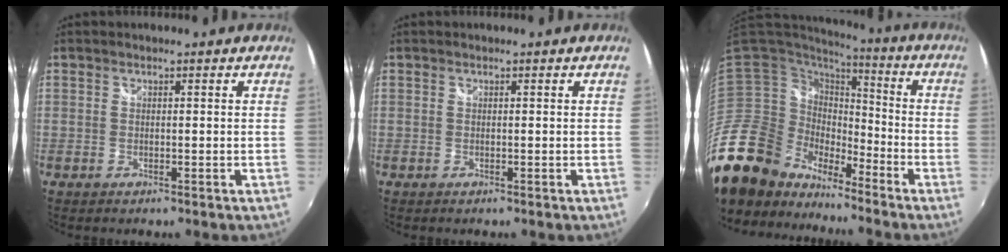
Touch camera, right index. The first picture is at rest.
{"total": 0.0}
{"total": 19.6, "force": [-16.0, 9.2, 6.7], "torque": [-0.154, -0.009, -0.296]}